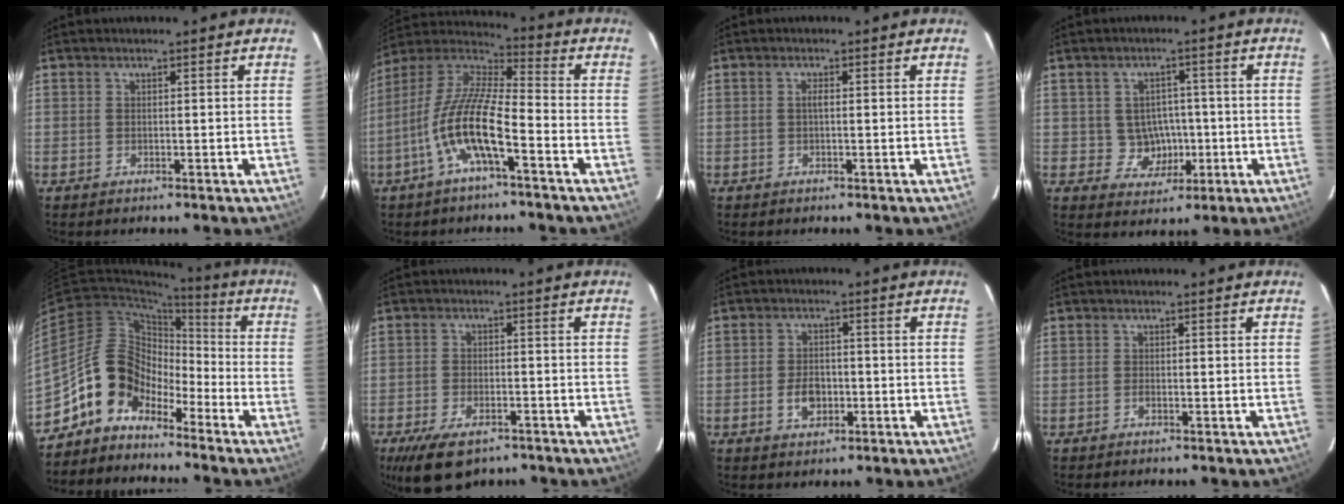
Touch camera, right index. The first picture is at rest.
{"total": 13.6, "force": [-5.6, 3.0, 12.1], "torque": [-0.241, -0.002, -0.115]}
{"total": 1.0, "force": [0.0, 0.3, 1.0], "torque": [-0.019, 0.004, -0.002]}
{"total": 6.0, "force": [-0.8, 5.8, 1.4], "torque": [-0.036, 0.017, 0.007]}
{"total": 10.6, "force": [-7.2, 7.0, 3.4], "torque": [-0.060, 0.039, -0.144]}
{"total": 10.1, "force": [-6.7, 4.8, 5.8], "torque": [-0.131, -0.018, -0.109]}
{"total": 4.9, "force": [-1.5, 3.4, 3.3], "torque": [-0.062, 0.007, -0.021]}
{"total": 0.5, "force": [-0.3, 0.3, 0.3], "torque": [-0.004, 0.001, -0.007]}